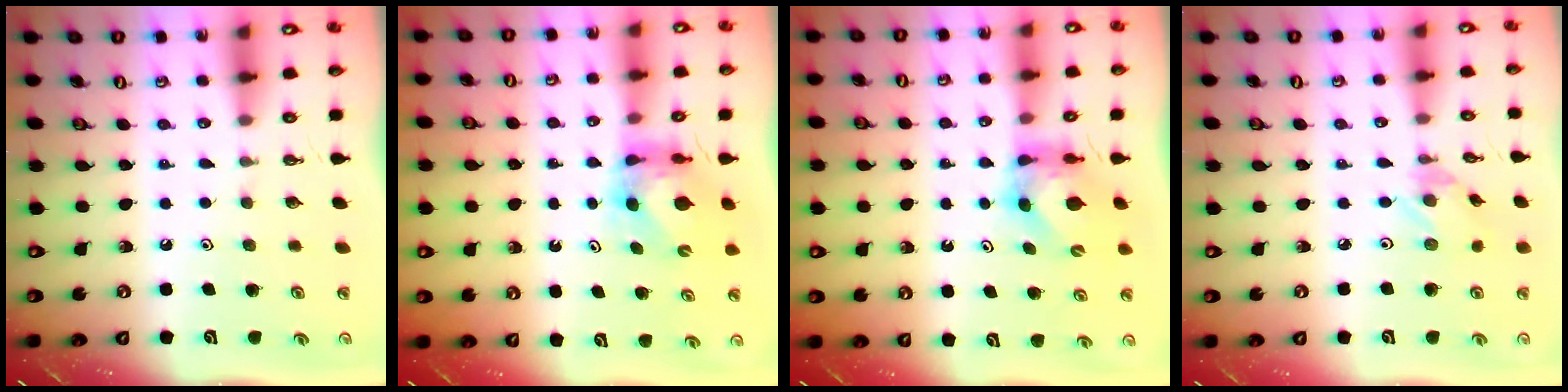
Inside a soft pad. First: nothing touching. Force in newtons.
{"total": 6.2, "press": 6.1, "slide": 0.8}
{"total": 5.5, "press": 5.5, "slide": 0.6}
{"total": 1.5, "press": 1.5, "slide": 0.0}